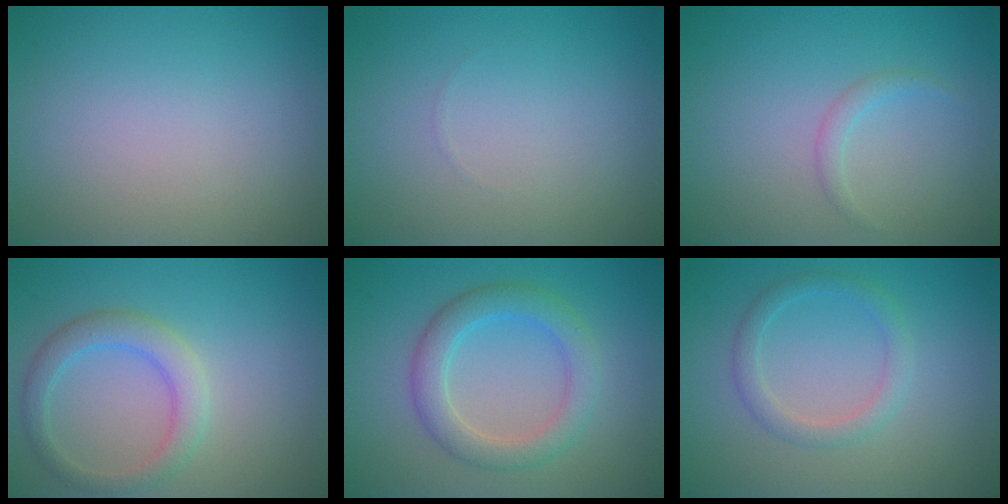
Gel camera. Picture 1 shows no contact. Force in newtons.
{"total": 0.0}
{"total": 1.1, "press": 1.1, "slide": 0.1}
{"total": 3.2, "press": 3.2, "slide": 0.3}
{"total": 4.0, "press": 4.0, "slide": 0.3}
{"total": 2.1, "press": 2.1, "slide": 0.1}